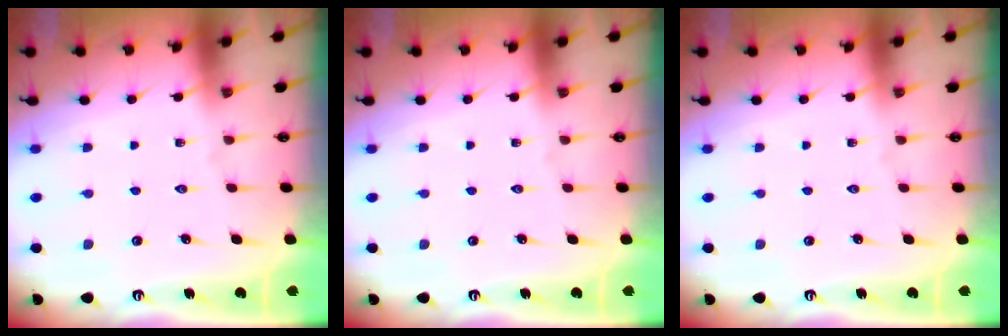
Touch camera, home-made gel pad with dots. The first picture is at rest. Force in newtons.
{"total": 0.0}
{"total": 0.0}